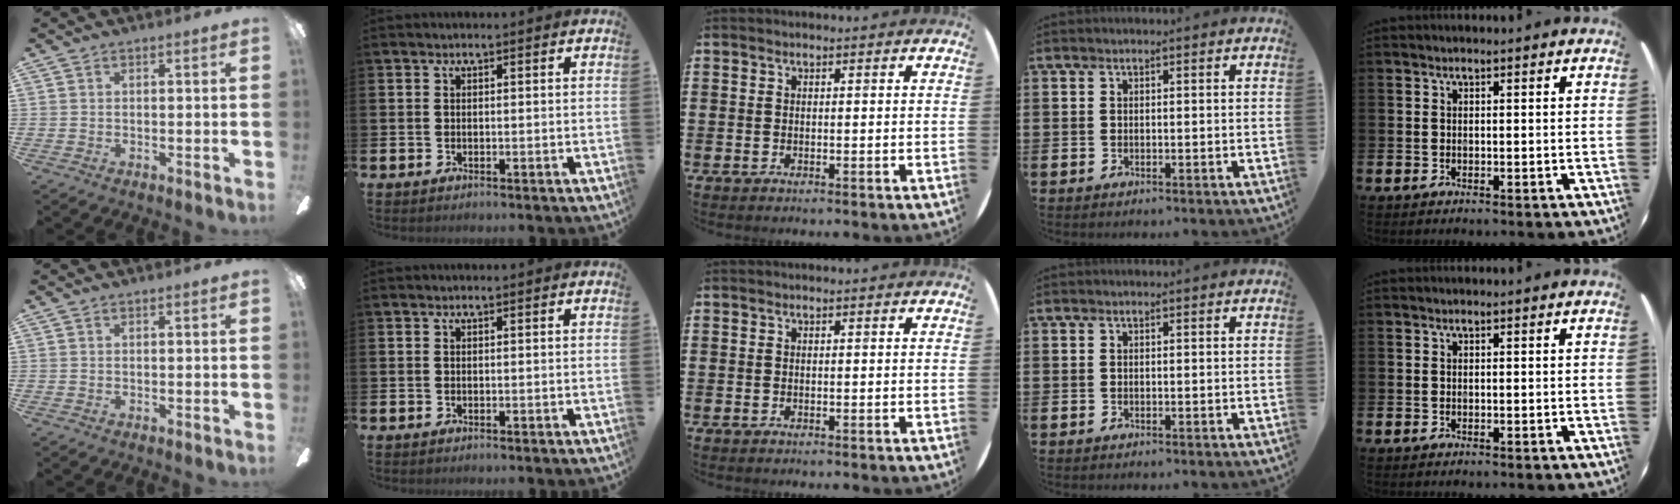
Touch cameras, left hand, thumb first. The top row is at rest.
{}